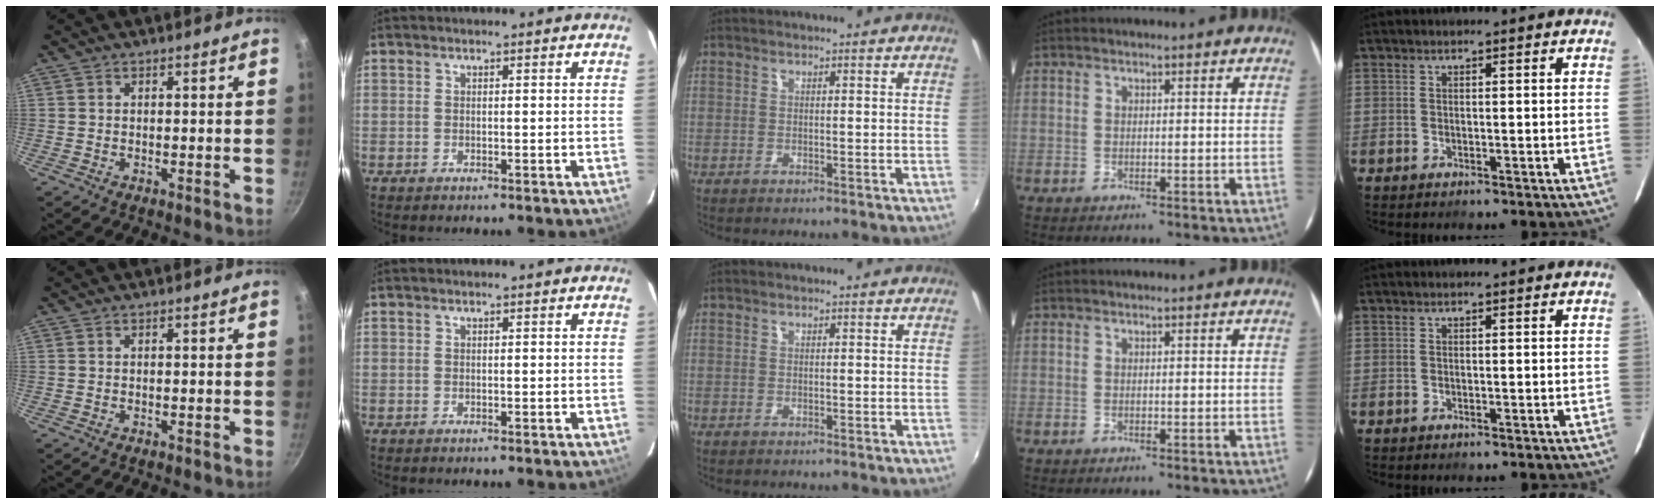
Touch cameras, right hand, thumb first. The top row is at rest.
{}